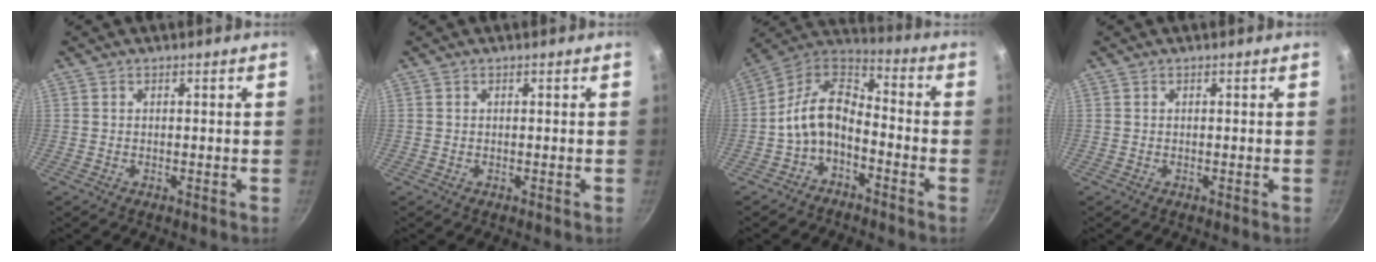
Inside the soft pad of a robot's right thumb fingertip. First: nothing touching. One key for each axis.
{"total": 0.0}
{"total": 11.9, "fx": -4.3, "fy": 7.4, "fz": 8.3, "tx": -0.149, "ty": 0.068, "tz": -0.096}
{"total": 0.0}